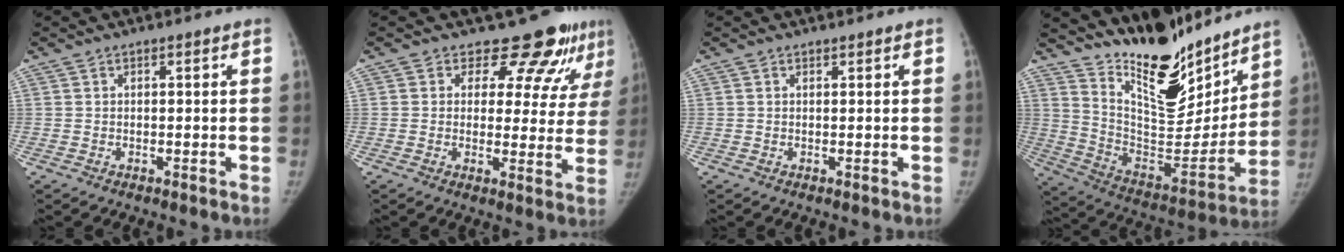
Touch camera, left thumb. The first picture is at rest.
{"total": 10.3, "force": [8.4, 4.8, 3.5], "torque": [0.004, -0.060, 0.090]}
{"total": 0.0}
{"total": 22.1, "force": [17.9, 7.4, 10.6], "torque": [-0.117, -0.125, 0.302]}